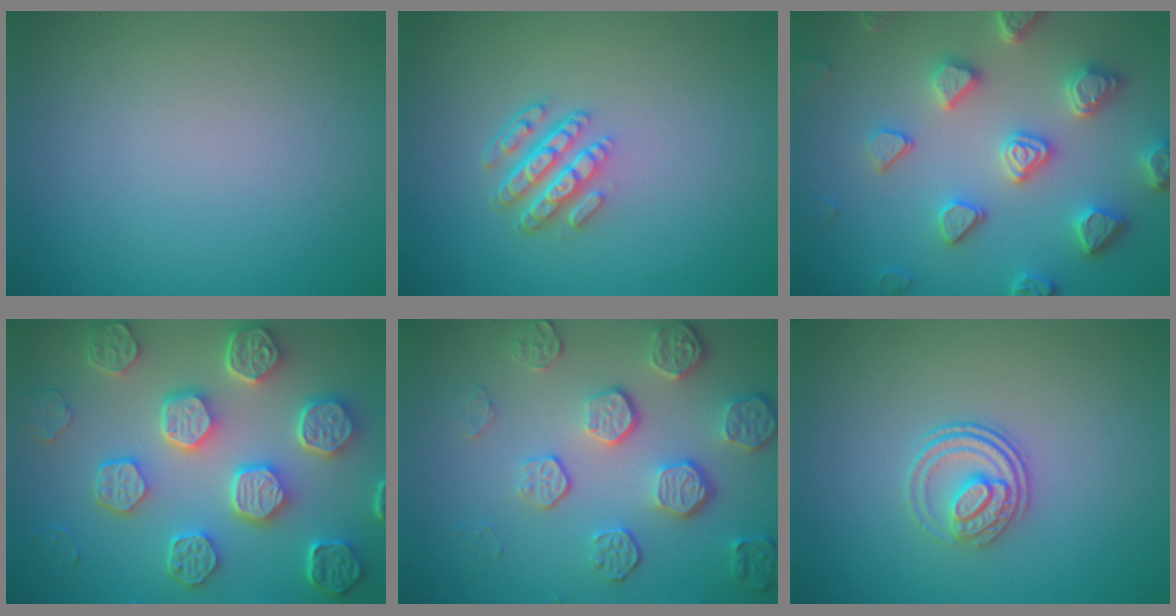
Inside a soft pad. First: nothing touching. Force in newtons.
{"total": 4.1, "press": 2.9, "slide": 2.9}
{"total": 5.4, "press": 4.9, "slide": 2.4}
{"total": 8.4, "press": 6.5, "slide": 5.4}
{"total": 5.4, "press": 4.1, "slide": 3.6}
{"total": 2.5, "press": 2.0, "slide": 1.5}